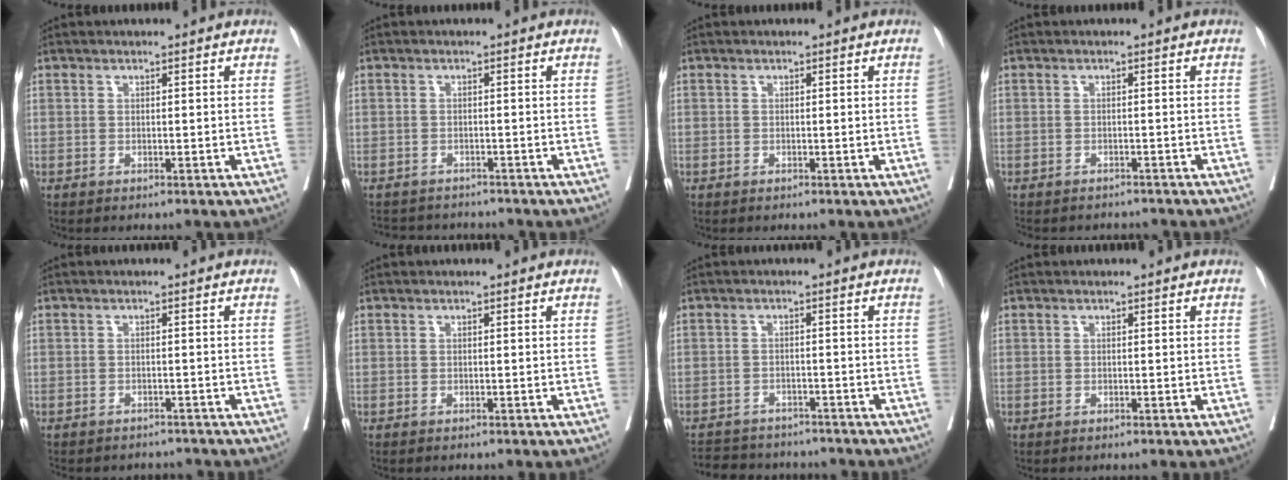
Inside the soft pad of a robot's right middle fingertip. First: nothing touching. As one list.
[{"total": 6.0, "force": [-5.7, 1.9, 0.5], "torque": [-0.002, 0.002, -0.079]}, {"total": 0.0}, {"total": 6.9, "force": [-6.4, 2.0, 1.4], "torque": [-0.019, -0.004, -0.079]}, {"total": 7.7, "force": [-7.2, 2.5, 1.5], "torque": [-0.025, 0.001, -0.086]}, {"total": 0.0}, {"total": 11.3, "force": [-10.3, 3.6, 3.0], "torque": [-0.061, 0.007, -0.132]}, {"total": 0.0}]